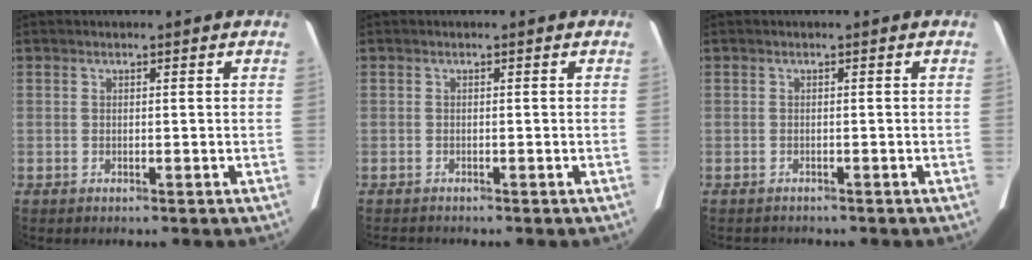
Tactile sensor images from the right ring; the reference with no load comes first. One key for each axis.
{"total": 1.0, "fx": -1.0, "fy": -0.1, "fz": 0.1, "tx": -0.006, "ty": -0.006, "tz": -0.016}
{"total": 2.1, "fx": -2.0, "fy": 0.7, "fz": 0.5, "tx": -0.012, "ty": -0.005, "tz": -0.022}